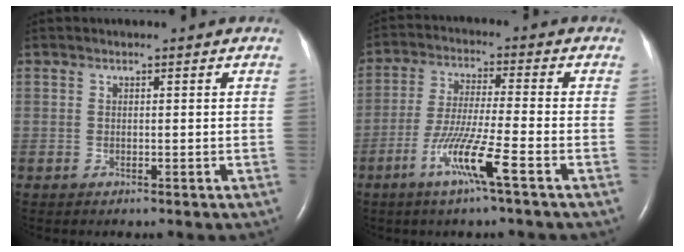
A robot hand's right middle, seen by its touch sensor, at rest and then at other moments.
{"total": 8.6, "force": [-4.3, -0.8, 7.4], "torque": [-0.149, -0.016, -0.085]}